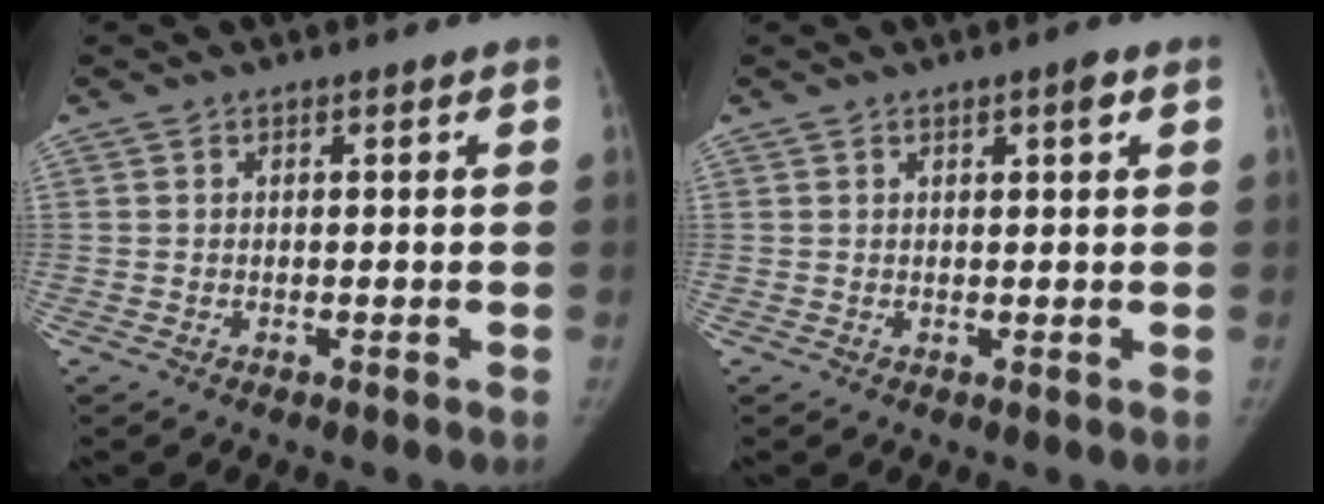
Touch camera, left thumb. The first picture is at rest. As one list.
[{"total": 1.6, "force": [0.8, 0.3, 1.4], "torque": [-0.018, -0.002, 0.013]}]